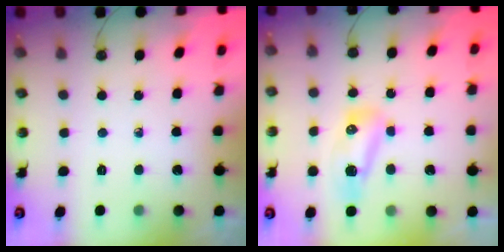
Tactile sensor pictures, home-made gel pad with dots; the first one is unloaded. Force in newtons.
{"total": 8.4, "press": 8.2, "slide": 1.8}